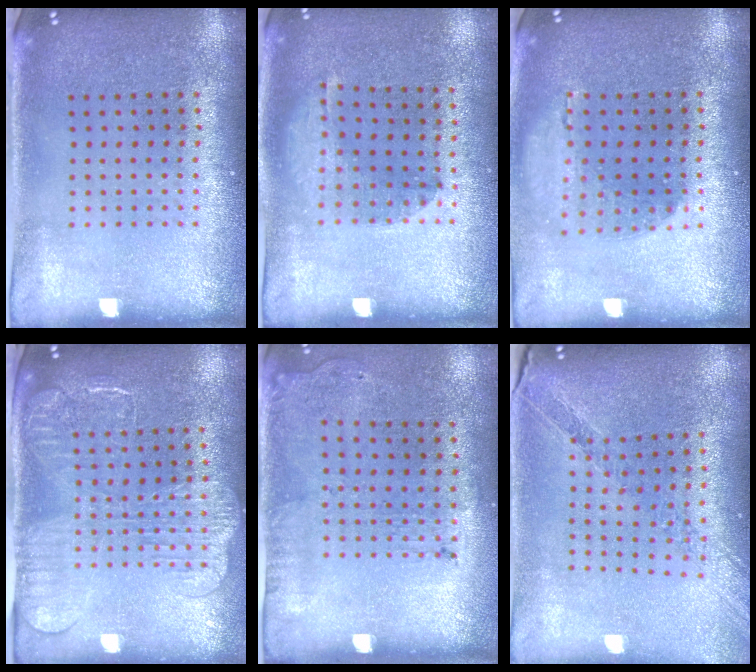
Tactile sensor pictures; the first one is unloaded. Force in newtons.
{"total": 1.0, "press": 1.0, "slide": 0.3}
{"total": 1.1, "press": 1.1, "slide": 0.2}
{"total": 2.3, "press": 2.0, "slide": 1.3}
{"total": 1.8, "press": 1.2, "slide": 1.4}
{"total": 1.1, "press": 1.0, "slide": 0.1}